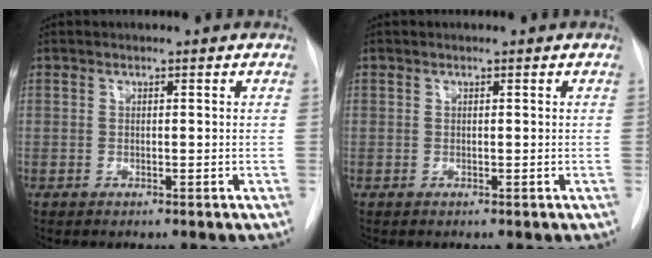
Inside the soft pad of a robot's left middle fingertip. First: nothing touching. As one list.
[{"total": 0.0}]